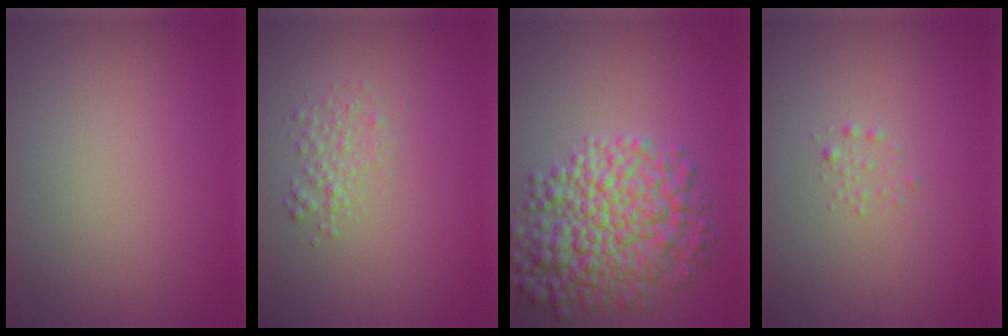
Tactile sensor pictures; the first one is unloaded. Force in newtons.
{"total": 1.7, "press": 1.7, "slide": 0.1}
{"total": 8.8, "press": 8.8, "slide": 0.0}
{"total": 0.7, "press": 0.7, "slide": 0.0}